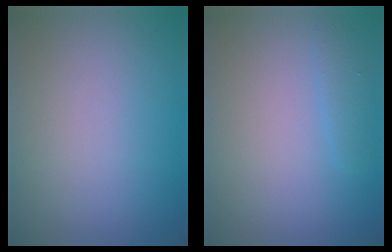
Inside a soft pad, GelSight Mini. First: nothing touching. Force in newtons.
{"total": 1.2, "press": 1.2, "slide": 0.1}